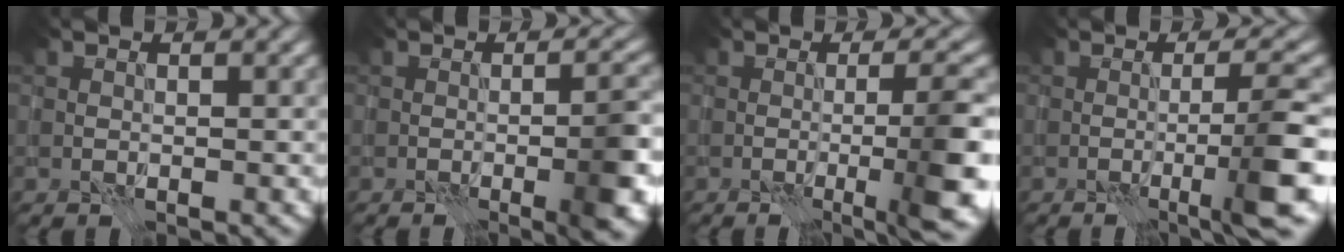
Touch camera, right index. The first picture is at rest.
{"total": 5.9, "force": [-1.9, 1.5, 5.4], "torque": [-0.070, 0.007, -0.029]}
{"total": 7.8, "force": [-2.6, 1.4, 7.3], "torque": [-0.089, 0.008, -0.044]}
{"total": 6.1, "force": [-2.3, 0.5, 5.6], "torque": [-0.078, 0.013, -0.048]}